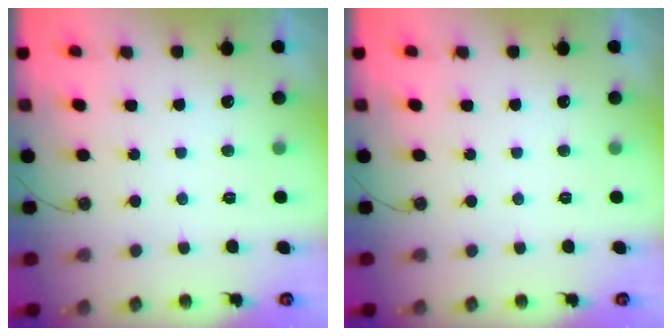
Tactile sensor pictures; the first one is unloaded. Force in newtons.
{"total": 0.0}